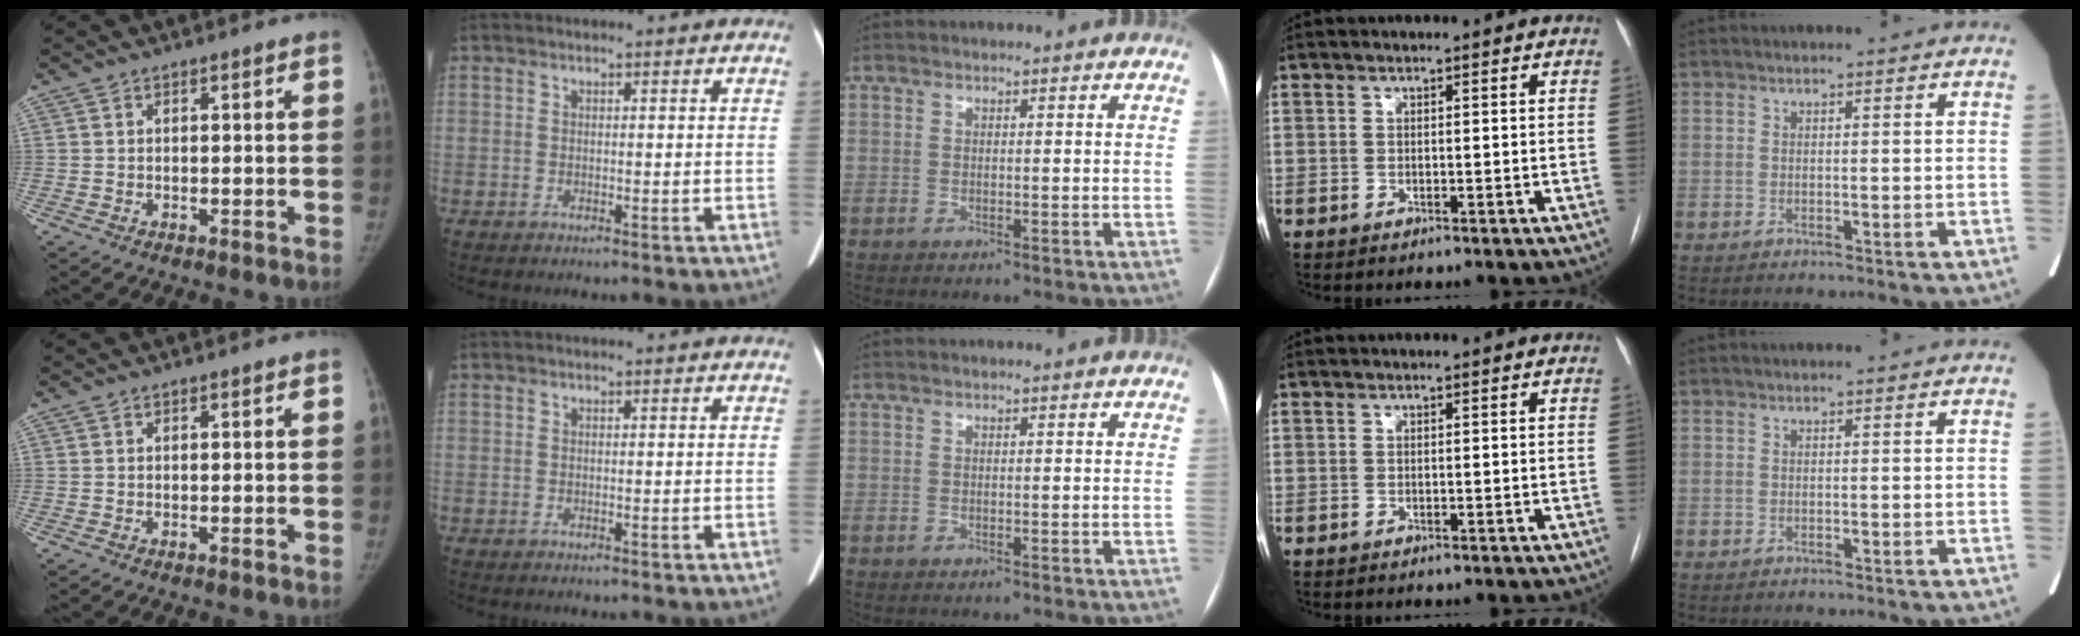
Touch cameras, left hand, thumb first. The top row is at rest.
{}